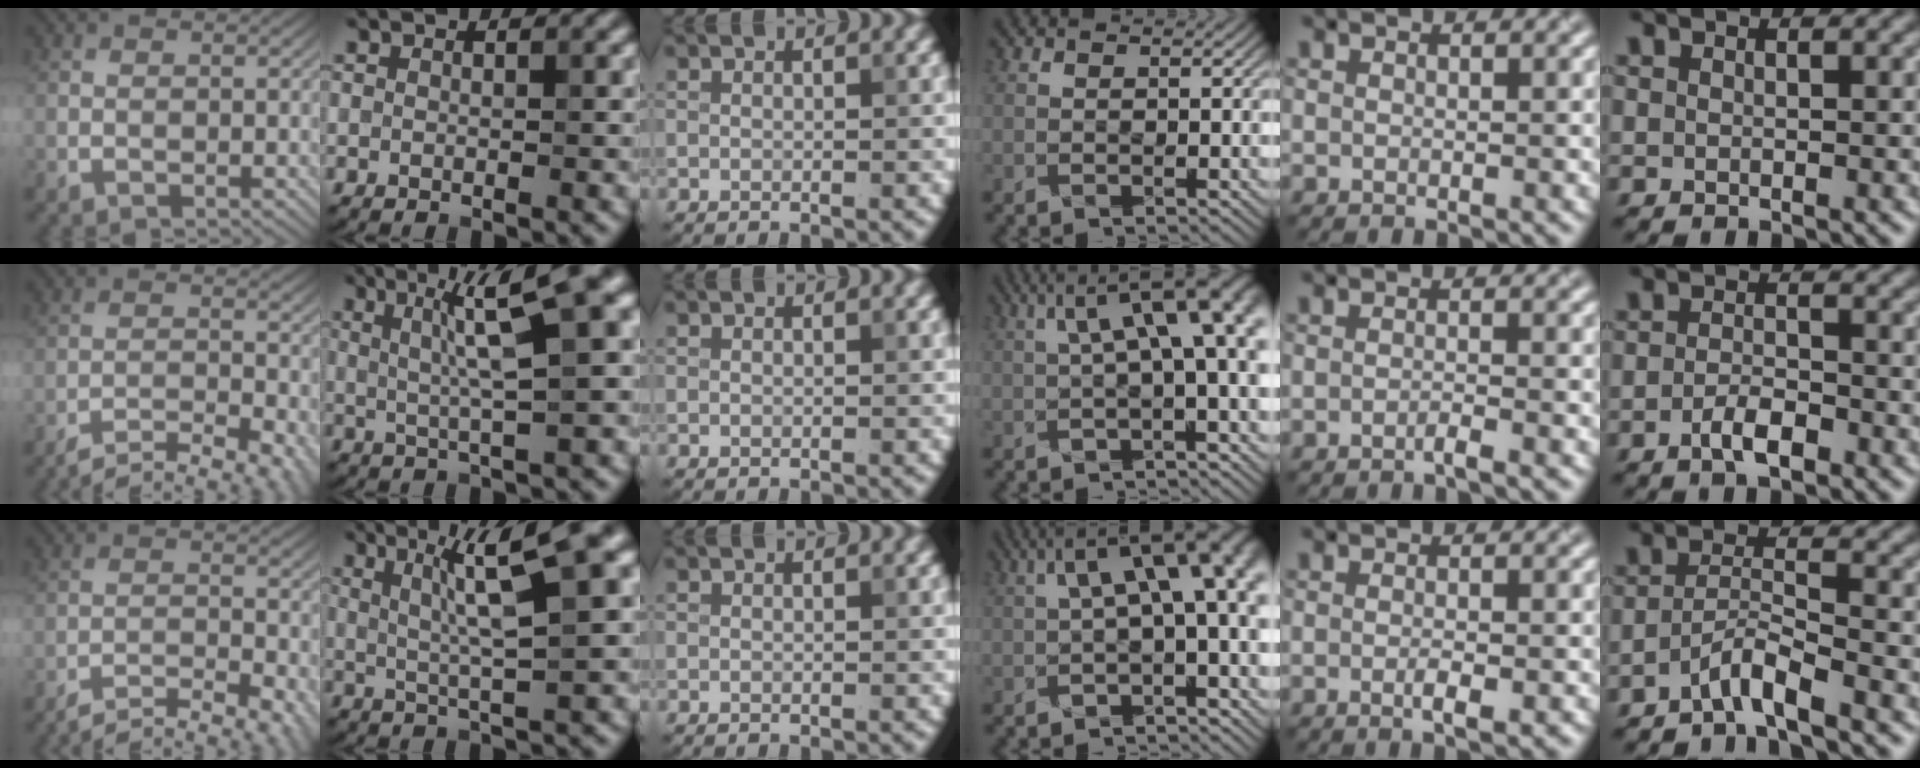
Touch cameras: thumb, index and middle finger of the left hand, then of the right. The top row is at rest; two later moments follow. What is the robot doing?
{"motion": "pour", "object": "sugar"}